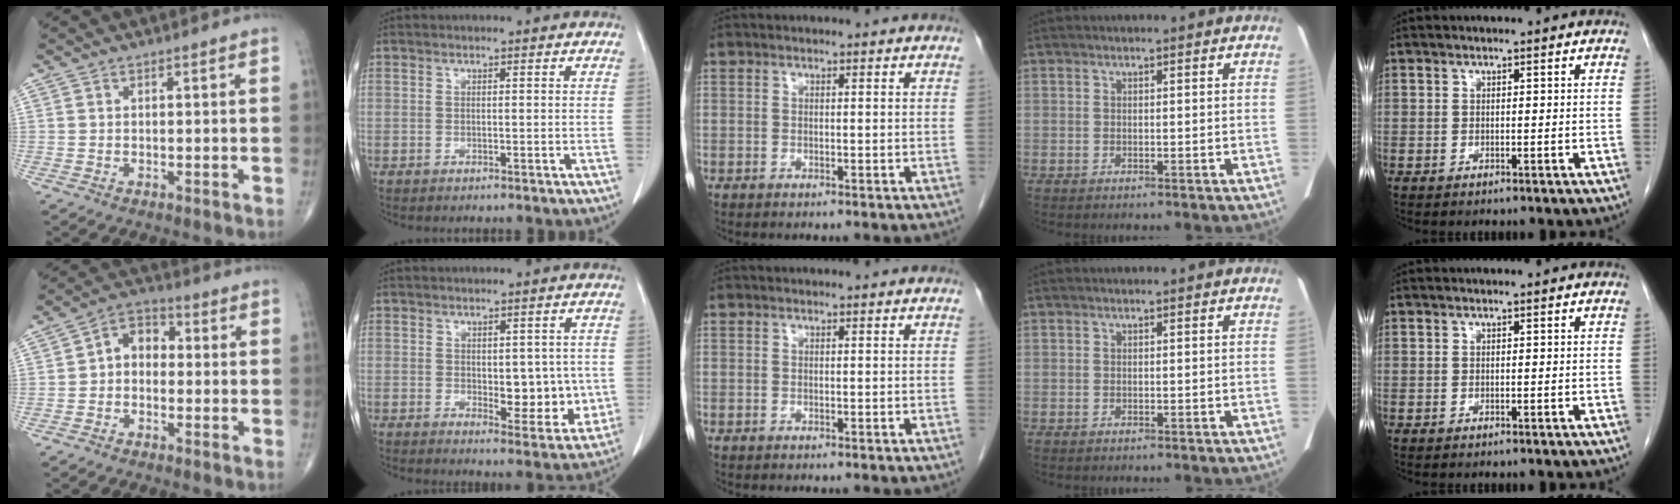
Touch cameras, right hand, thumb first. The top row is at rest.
{"thumb": {"total": 6.4, "force": [-0.3, 4.9, 4.2], "torque": [-0.043, 0.025, -0.022]}, "index": {"total": 7.5, "force": [-0.1, 4.0, 6.4], "torque": [-0.063, -0.002, 0.012]}}